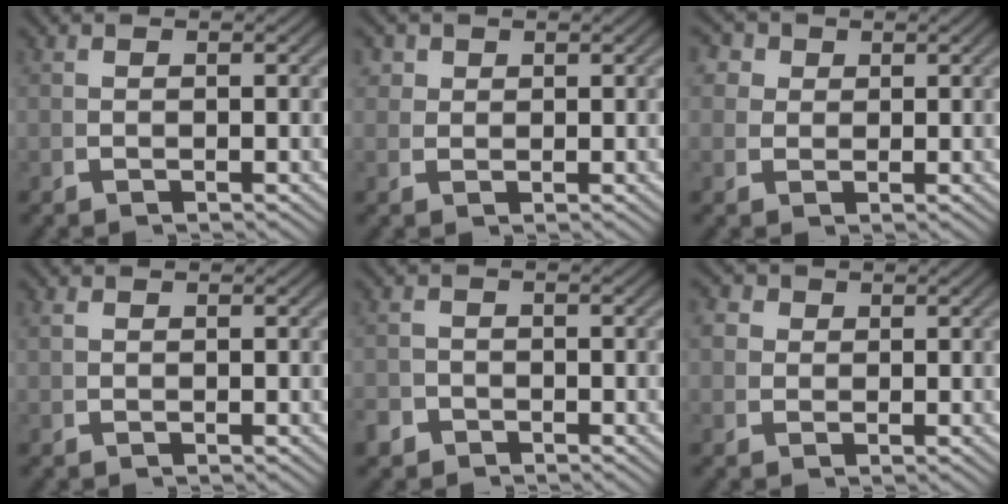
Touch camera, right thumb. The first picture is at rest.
{"total": 2.5, "force": [1.6, 1.8, 0.8], "torque": [-0.022, -0.004, 0.033]}
{"total": 4.2, "force": [1.8, 3.4, 1.7], "torque": [-0.042, -0.005, 0.032]}
{"total": 0.6, "force": [0.5, 0.1, 0.1], "torque": [-0.004, -0.002, 0.016]}
{"total": 1.8, "force": [-1.5, 1.0, -0.1], "torque": [0.005, -0.010, -0.024]}
{"total": 3.4, "force": [1.3, 2.9, 1.3], "torque": [-0.035, -0.005, 0.023]}